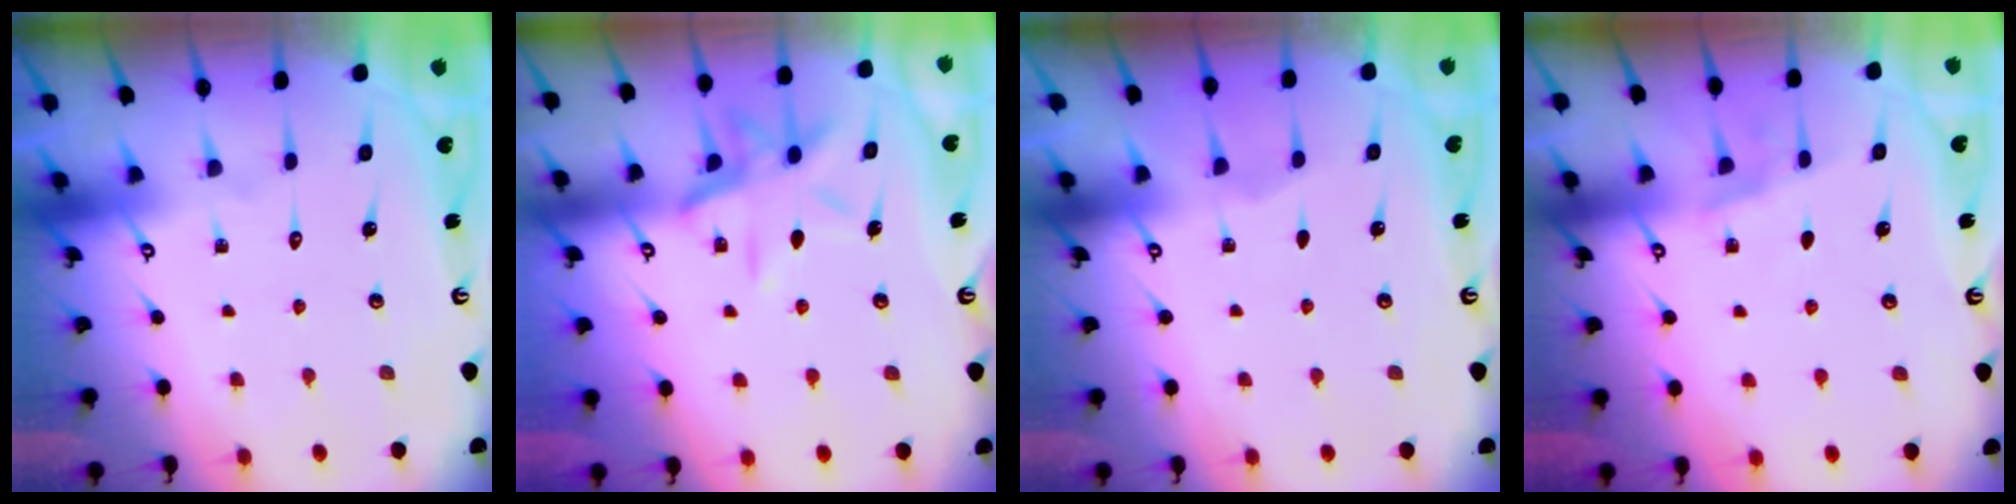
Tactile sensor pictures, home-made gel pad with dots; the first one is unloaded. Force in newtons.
{"total": 11.9, "press": 11.8, "slide": 0.8}
{"total": 1.4, "press": 1.4, "slide": 0.3}
{"total": 5.4, "press": 5.3, "slide": 1.4}